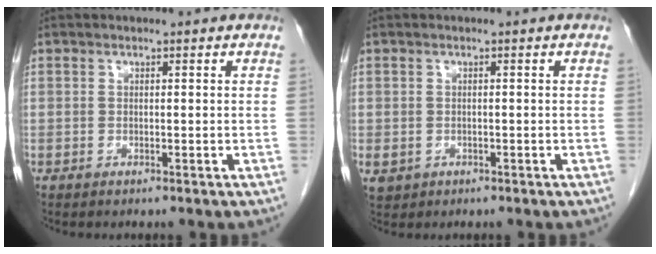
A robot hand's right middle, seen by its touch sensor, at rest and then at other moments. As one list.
[{"total": 2.2, "force": [-0.7, 1.9, 0.8], "torque": [-0.018, -0.002, -0.002]}]